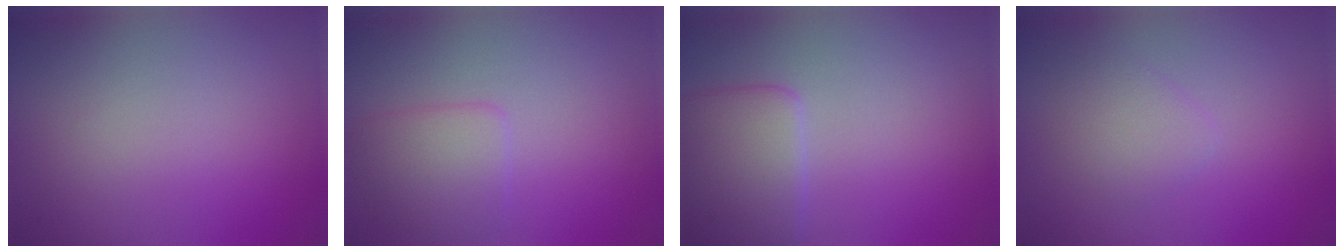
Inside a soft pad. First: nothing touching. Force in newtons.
{"total": 2.4, "press": 2.4, "slide": 0.2}
{"total": 3.7, "press": 3.7, "slide": 0.1}
{"total": 1.8, "press": 1.8, "slide": 0.1}